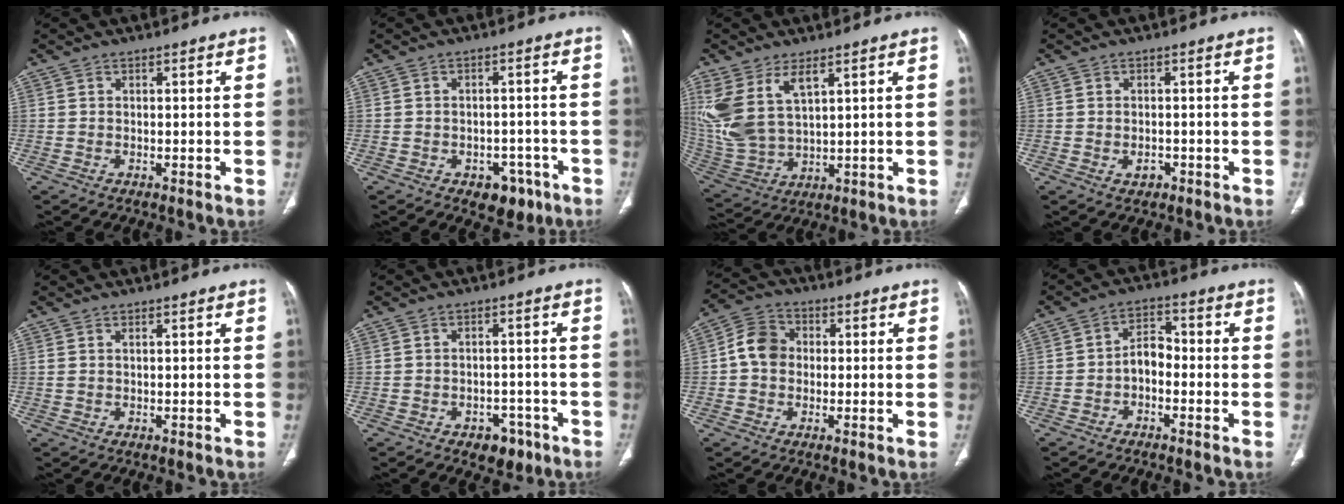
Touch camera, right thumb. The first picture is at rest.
{"total": 6.4, "force": [-3.5, 4.3, 3.2], "torque": [-0.014, 0.025, -0.041]}
{"total": 13.3, "force": [6.0, 6.6, 9.8], "torque": [-0.222, -0.020, 0.139]}
{"total": 1.9, "force": [-0.8, 1.4, 1.1], "torque": [-0.013, 0.005, -0.006]}
{"total": 0.7, "force": [0.3, 0.2, 0.5], "torque": [-0.018, 0.011, 0.011]}
{"total": 5.4, "force": [-3.1, 3.6, 2.5], "torque": [-0.009, 0.022, -0.037]}
{"total": 7.0, "force": [0.0, 5.8, 3.8], "torque": [-0.056, 0.019, -0.012]}
{"total": 5.0, "force": [-1.7, 3.2, 3.4], "torque": [-0.045, 0.032, -0.039]}